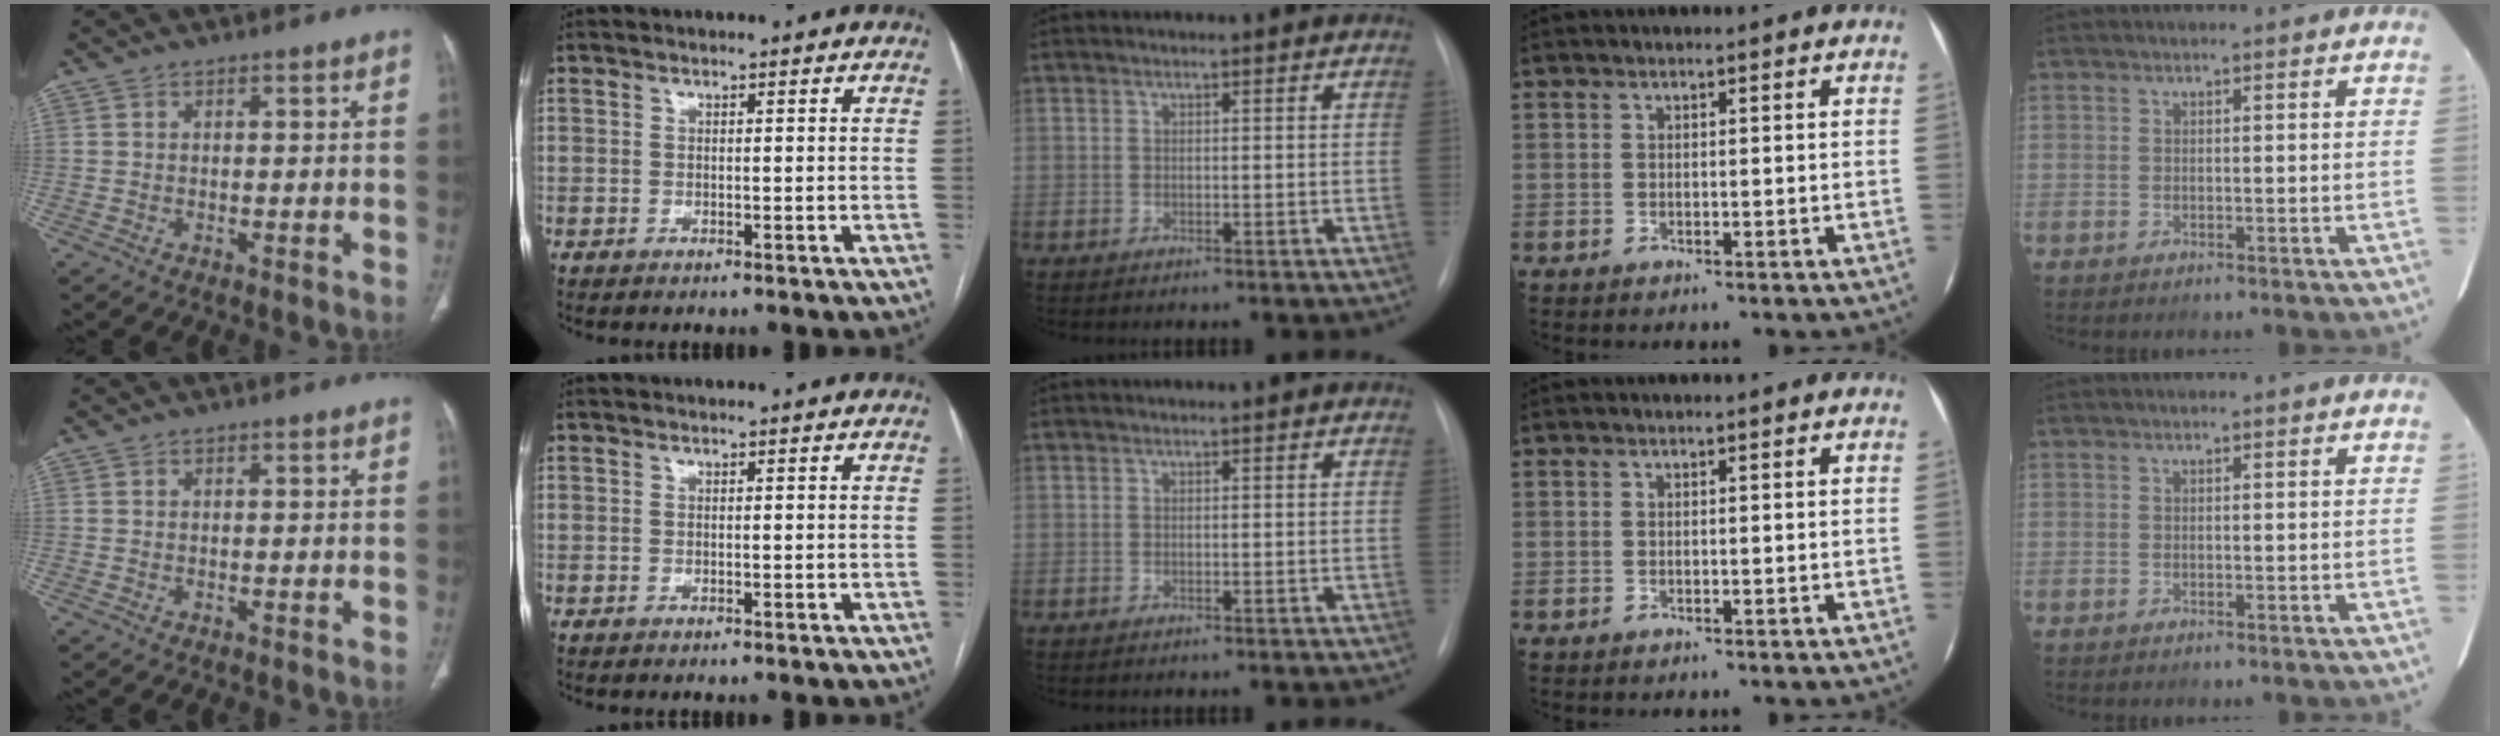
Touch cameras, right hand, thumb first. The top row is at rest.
{}